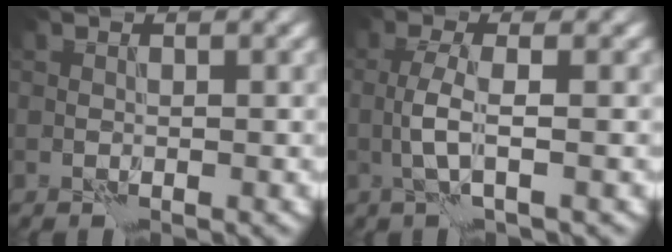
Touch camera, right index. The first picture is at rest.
{"total": 2.6, "force": [-0.4, 0.5, 2.5], "torque": [-0.058, 0.005, -0.012]}